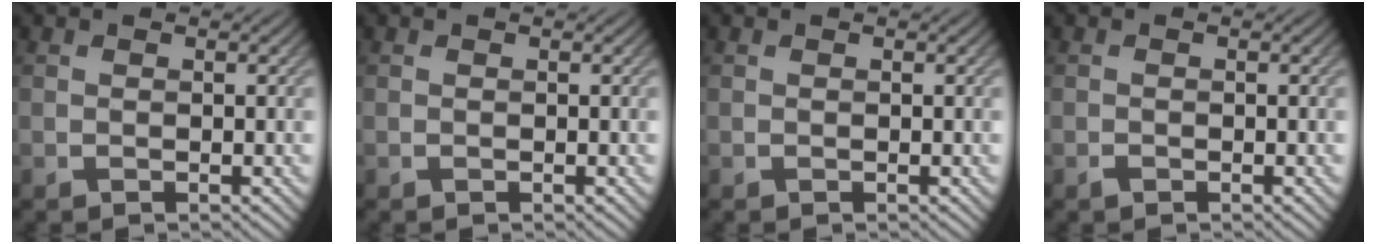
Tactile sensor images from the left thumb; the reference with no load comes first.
{"total": 0.0}
{"total": 0.0}
{"total": 0.6, "force": [-0.4, 0.3, 0.2], "torque": [-0.005, -0.002, -0.007]}